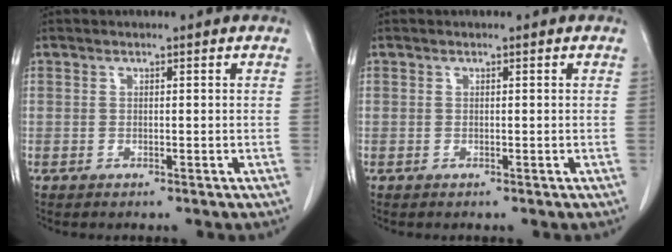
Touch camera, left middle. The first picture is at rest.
{"total": 0.0}